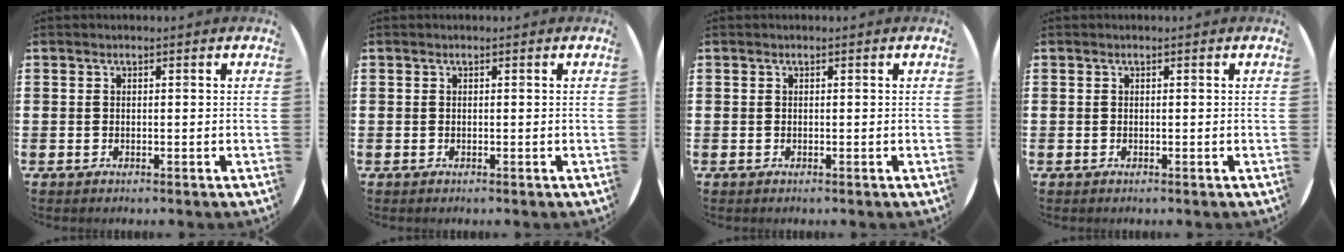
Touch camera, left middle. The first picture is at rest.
{"total": 0.0}
{"total": 0.0}
{"total": 0.0}